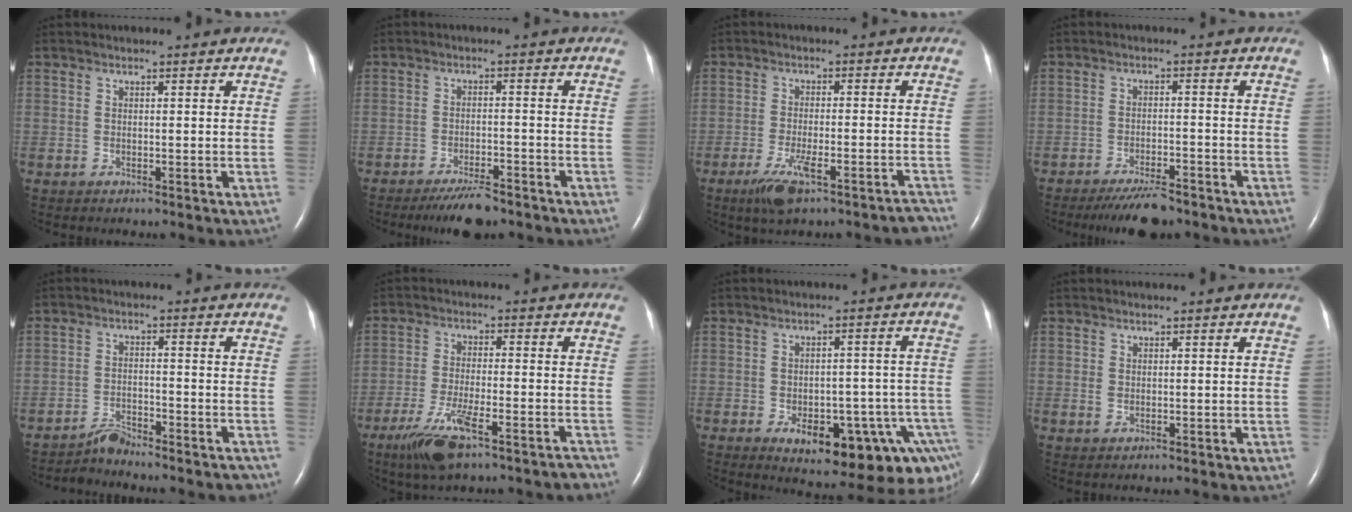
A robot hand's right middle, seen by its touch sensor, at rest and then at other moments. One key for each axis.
{"total": 5.7, "fx": -4.6, "fy": 1.3, "fz": 3.0, "tx": -0.057, "ty": -0.007, "tz": -0.076}
{"total": 8.4, "fx": -6.2, "fy": 1.4, "fz": 5.5, "tx": -0.080, "ty": -0.006, "tz": -0.100}
{"total": 6.4, "fx": -5.4, "fy": 1.4, "fz": 3.2, "tx": -0.056, "ty": -0.012, "tz": -0.090}
{"total": 4.9, "fx": -4.8, "fy": 0.7, "fz": 0.6, "tx": -0.005, "ty": -0.004, "tz": -0.078}
{"total": 10.6, "fx": -7.6, "fy": 1.6, "fz": 7.2, "tx": -0.128, "ty": -0.016, "tz": -0.128}
{"total": 17.0, "fx": -8.8, "fy": 5.9, "fz": 13.3, "tx": -0.090, "ty": 0.025, "tz": -0.101}
{"total": 1.0, "fx": 0.1, "fy": 0.8, "fz": 0.6, "tx": -0.013, "ty": -0.001, "tz": 0.004}